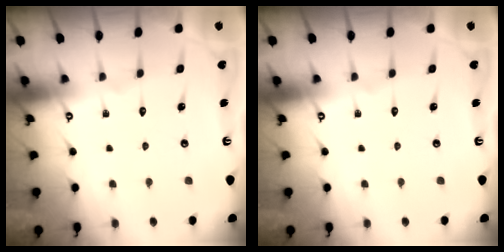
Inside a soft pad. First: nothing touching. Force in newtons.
{"total": 0.0}